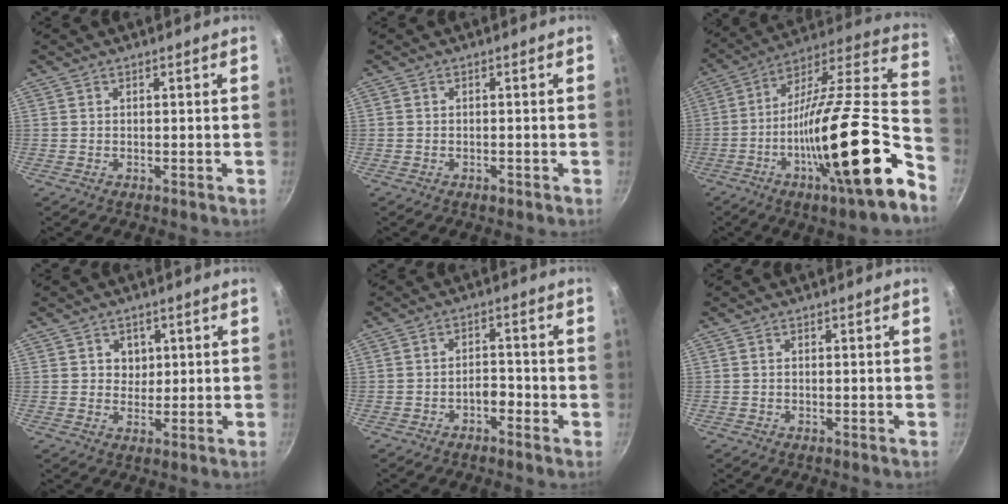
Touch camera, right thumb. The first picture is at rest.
{"total": 1.1, "force": [-0.7, 0.5, 0.6], "torque": [-0.013, 0.004, -0.011]}
{"total": 28.3, "force": [-11.0, 5.2, 25.5], "torque": [-0.356, 0.039, -0.199]}
{"total": 3.2, "force": [1.1, 2.9, 0.7], "torque": [0.012, -0.005, 0.016]}
{"total": 2.8, "force": [-1.9, 1.3, 1.7], "torque": [-0.015, 0.022, -0.032]}
{"total": 0.0}